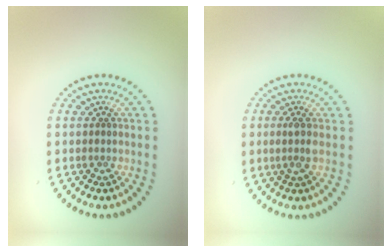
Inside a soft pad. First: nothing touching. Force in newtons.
{"total": 1.3, "press": 1.1, "slide": 0.8}